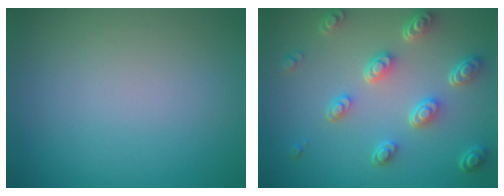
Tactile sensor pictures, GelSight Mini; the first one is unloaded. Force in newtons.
{"total": 5.2, "press": 3.8, "slide": 3.5}